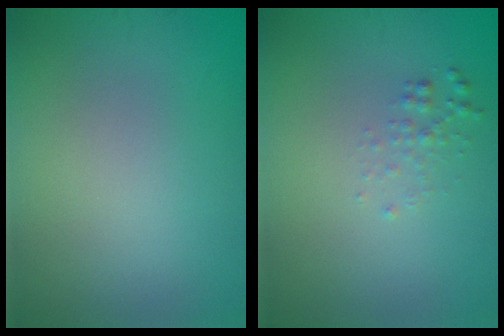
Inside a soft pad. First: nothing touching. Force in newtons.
{"total": 0.9, "press": 0.9, "slide": 0.1}